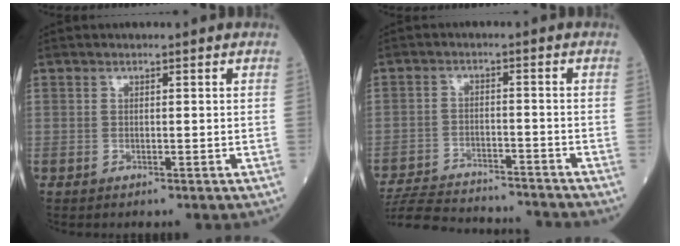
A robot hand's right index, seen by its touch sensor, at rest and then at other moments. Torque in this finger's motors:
{"motor_torque": [-1.58, -0.56, -0.85, -0.21]}